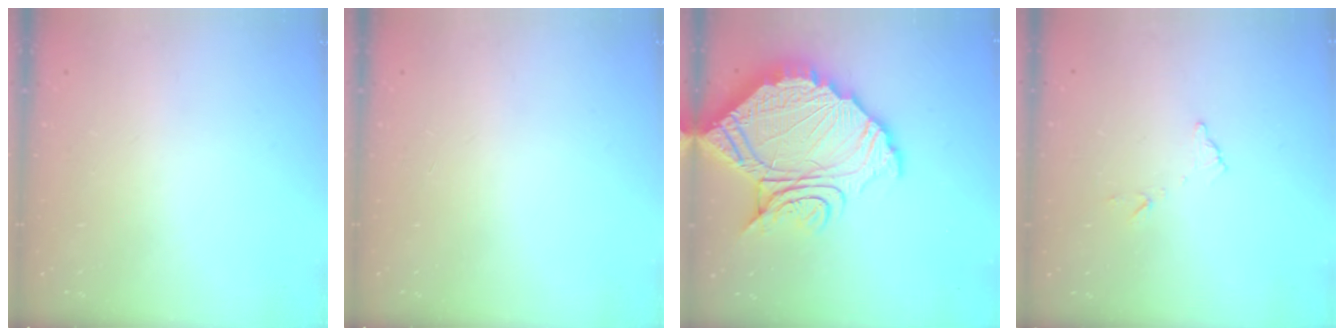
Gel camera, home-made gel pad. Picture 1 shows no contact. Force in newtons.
{"total": 0.0}
{"total": 24.3, "press": 24.3, "slide": 2.1}
{"total": 6.9, "press": 6.9, "slide": 0.4}